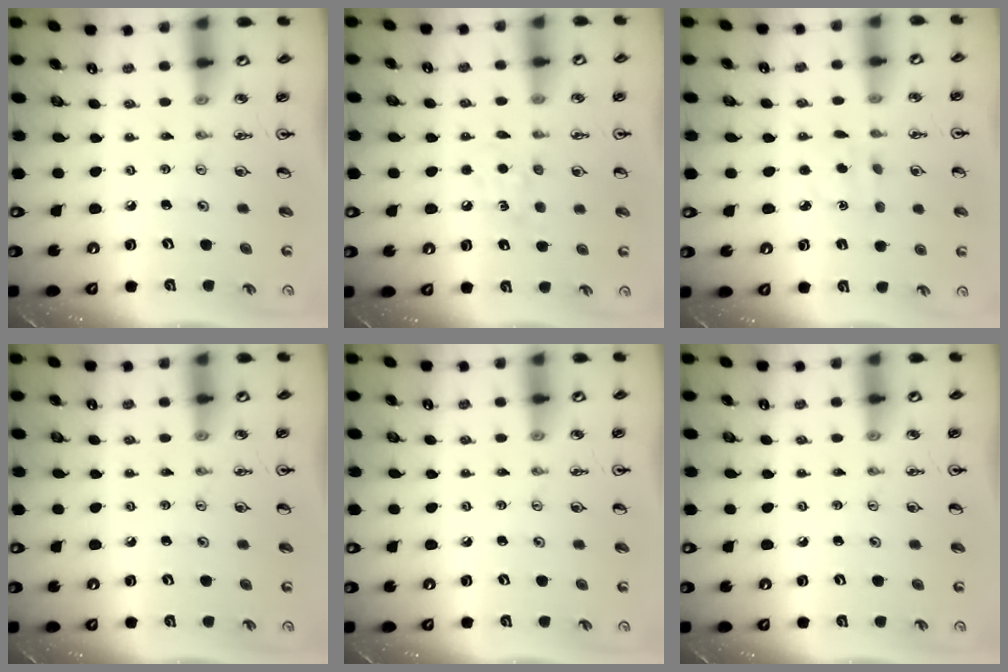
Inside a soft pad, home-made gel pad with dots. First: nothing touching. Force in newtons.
{"total": 5.9, "press": 5.8, "slide": 0.7}
{"total": 2.7, "press": 2.6, "slide": 0.9}
{"total": 0.0}
{"total": 0.0}
{"total": 0.0}